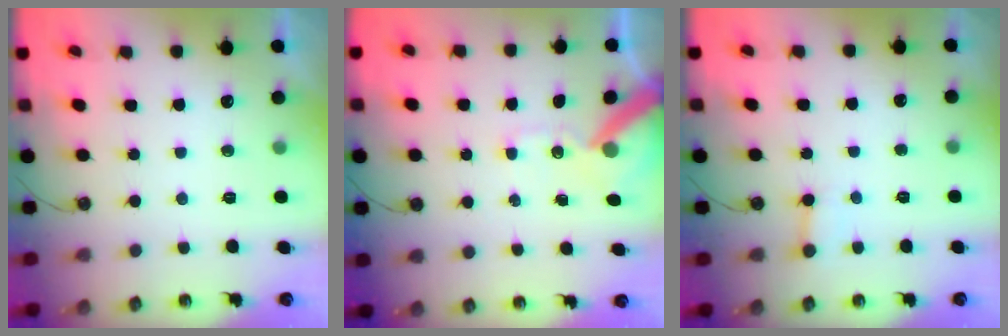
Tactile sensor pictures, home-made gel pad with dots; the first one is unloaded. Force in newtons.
{"total": 11.3, "press": 11.2, "slide": 1.7}
{"total": 2.2, "press": 2.2, "slide": 0.5}